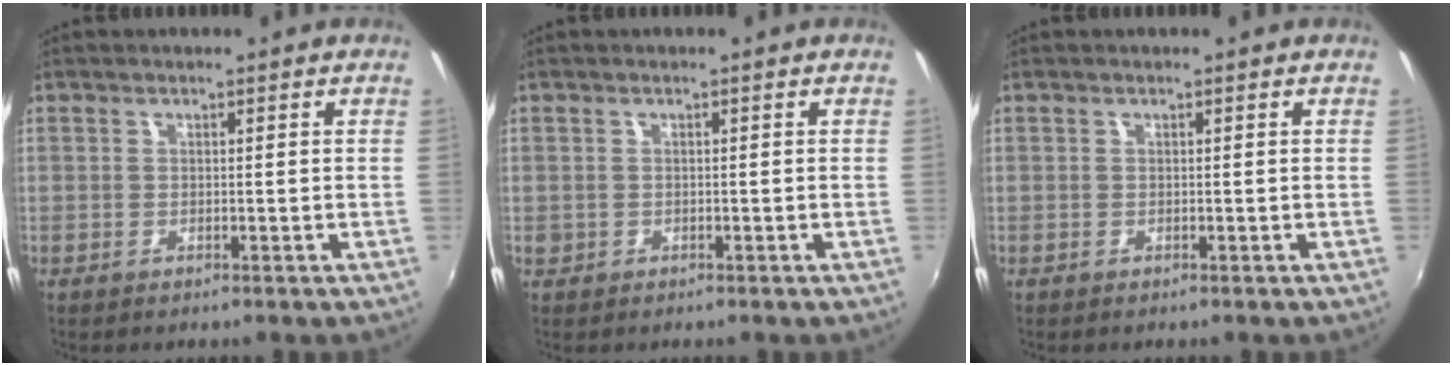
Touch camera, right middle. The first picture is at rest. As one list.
[{"total": 1.2, "force": [-0.2, 1.1, 0.3], "torque": [-0.005, -0.003, -0.005]}, {"total": 0.0}]